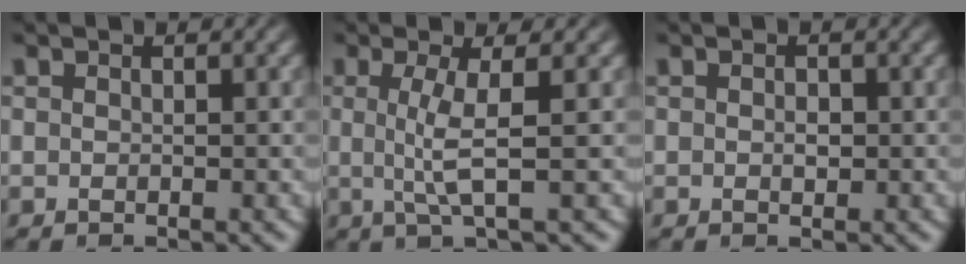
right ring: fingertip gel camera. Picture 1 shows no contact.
{"total": 3.4, "force": [0.1, -0.2, 3.4], "torque": [-0.072, -0.010, 0.005]}
{"total": 0.7, "force": [-0.1, 0.5, 0.5], "torque": [-0.010, -0.002, -0.001]}